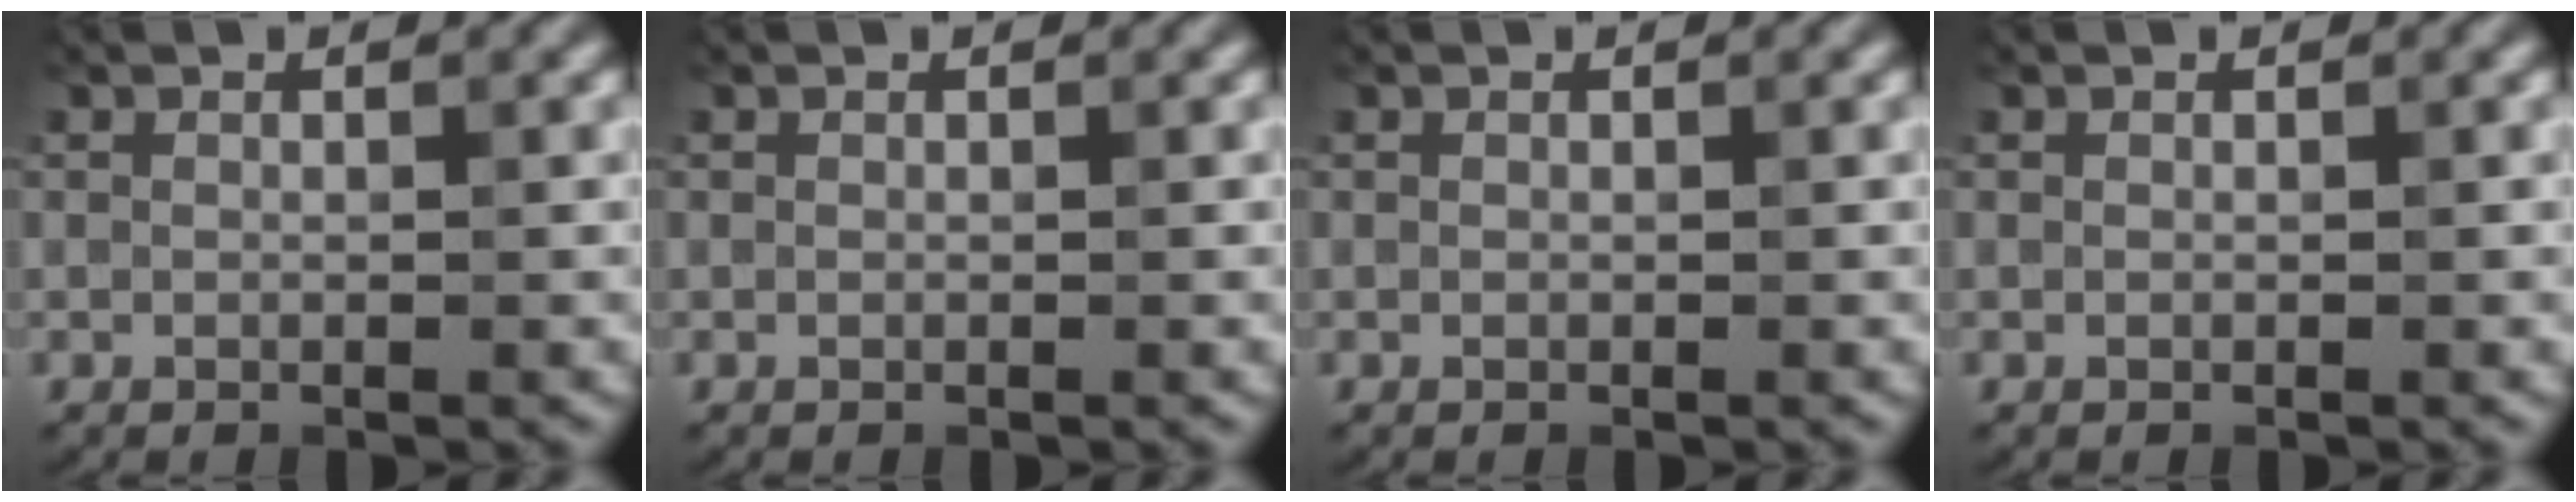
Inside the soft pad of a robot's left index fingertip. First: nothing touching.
{"total": 0.0}
{"total": 0.0}
{"total": 0.0}